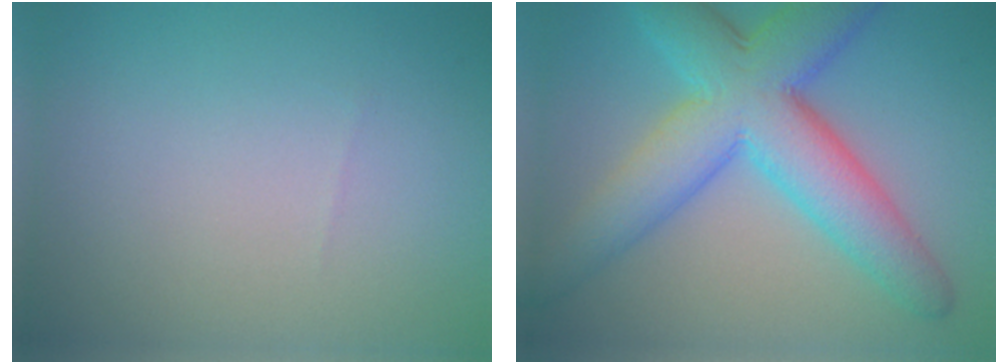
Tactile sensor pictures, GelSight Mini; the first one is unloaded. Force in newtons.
{"total": 9.6, "press": 9.6, "slide": 0.2}